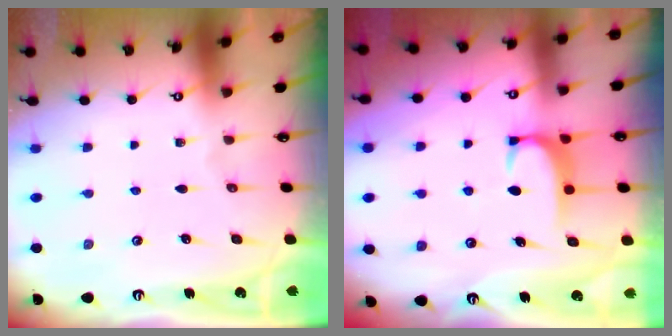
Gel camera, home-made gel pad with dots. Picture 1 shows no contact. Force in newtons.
{"total": 1.7, "press": 1.6, "slide": 0.5}